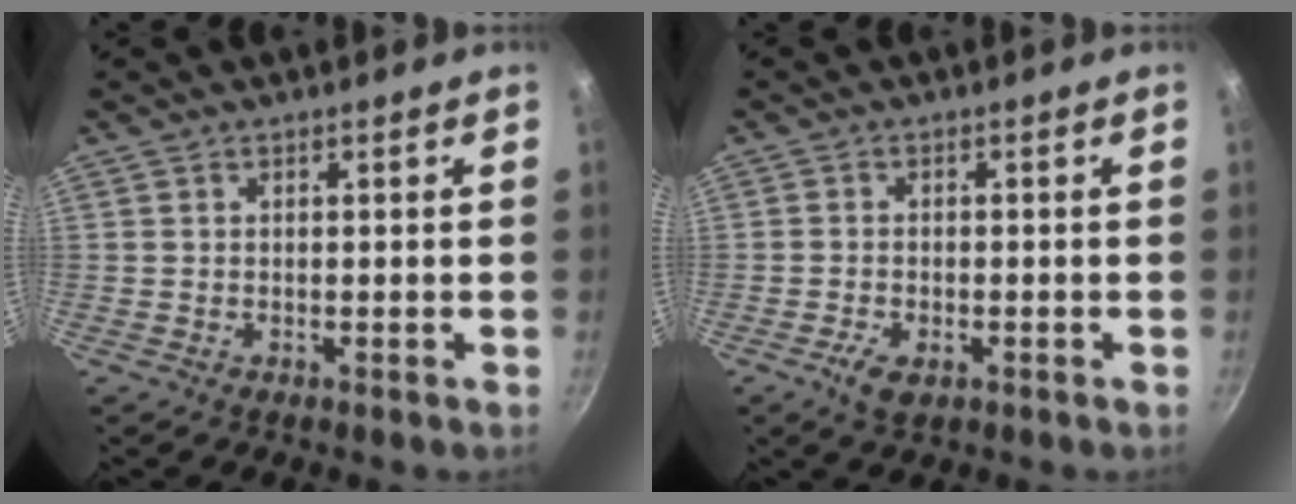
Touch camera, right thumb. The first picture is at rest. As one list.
[{"total": 4.0, "force": [-1.9, 2.1, 2.9], "torque": [-0.056, 0.004, -0.034]}]